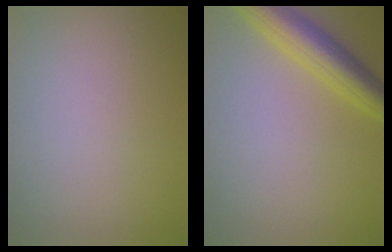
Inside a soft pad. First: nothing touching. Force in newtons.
{"total": 5.3, "press": 5.3, "slide": 0.2}